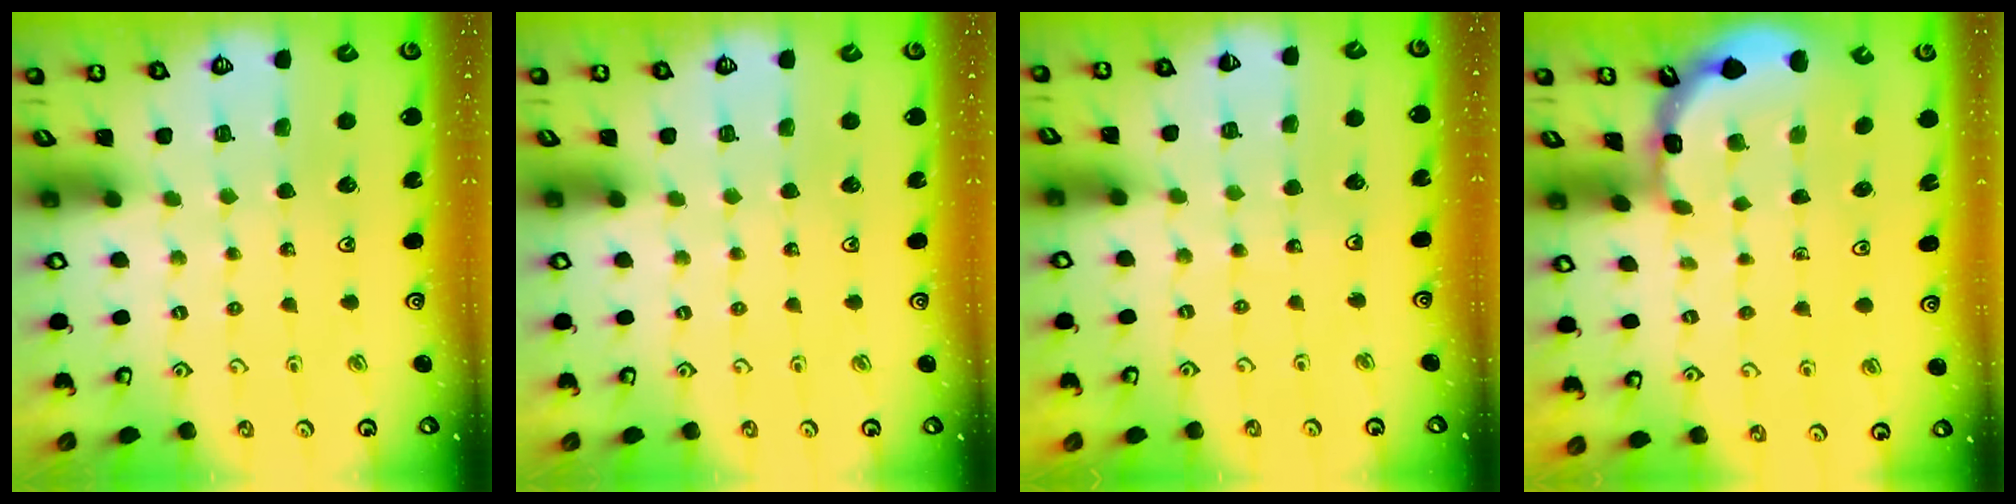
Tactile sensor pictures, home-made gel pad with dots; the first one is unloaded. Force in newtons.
{"total": 0.0}
{"total": 3.6, "press": 3.1, "slide": 1.9}
{"total": 2.3, "press": 2.3, "slide": 0.1}